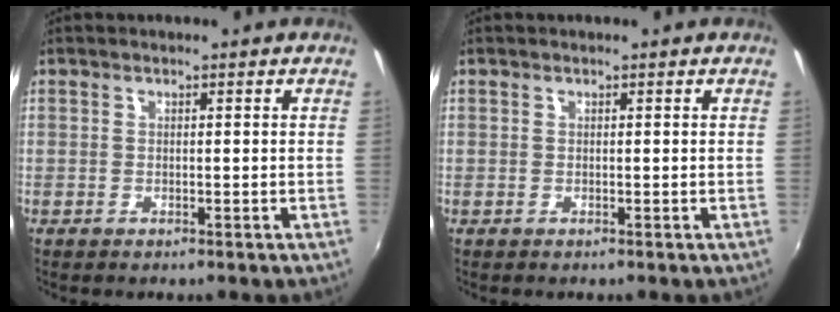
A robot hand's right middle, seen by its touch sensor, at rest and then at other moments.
{"total": 0.0}